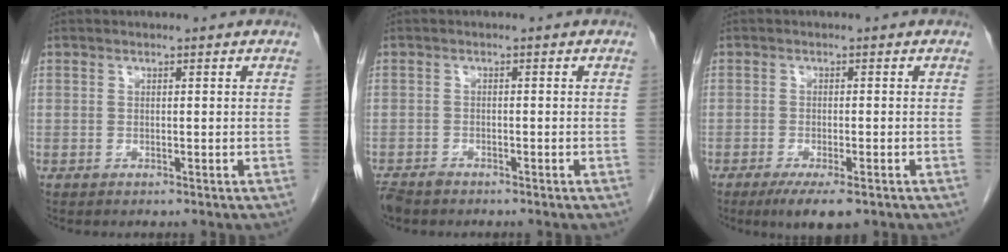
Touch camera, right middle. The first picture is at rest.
{"total": 3.3, "force": [-2.8, 1.2, 1.3], "torque": [-0.025, -0.006, -0.048]}
{"total": 5.6, "force": [-3.6, 1.1, 4.1], "torque": [-0.065, -0.015, -0.052]}